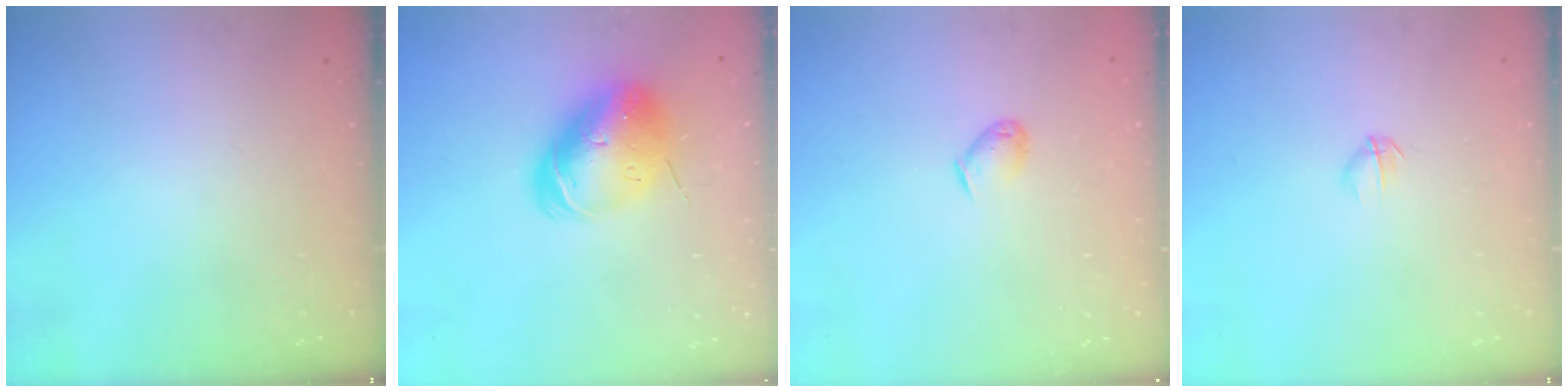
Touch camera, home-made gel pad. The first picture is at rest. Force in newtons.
{"total": 14.5, "press": 14.3, "slide": 2.4}
{"total": 3.7, "press": 3.7, "slide": 0.7}
{"total": 2.7, "press": 2.6, "slide": 0.8}